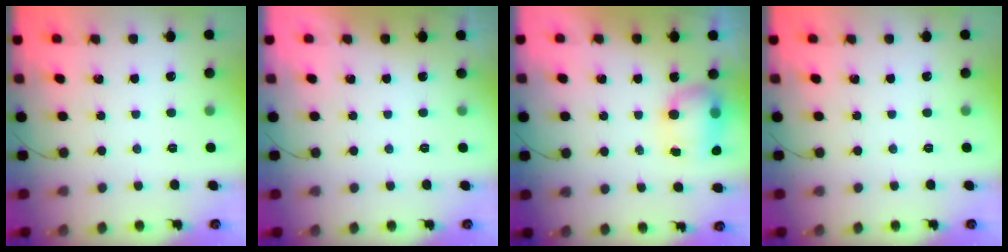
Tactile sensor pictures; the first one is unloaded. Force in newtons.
{"total": 0.0}
{"total": 7.6, "press": 7.5, "slide": 0.9}
{"total": 0.0}